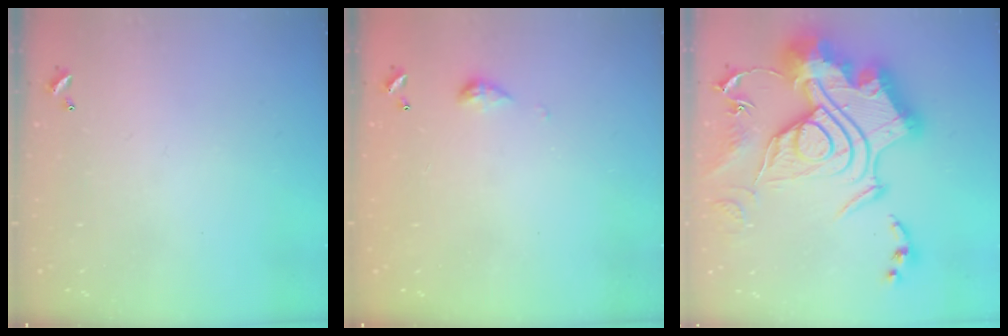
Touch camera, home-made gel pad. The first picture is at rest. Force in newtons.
{"total": 4.0, "press": 4.0, "slide": 0.6}
{"total": 1.1, "press": 1.1, "slide": 0.0}